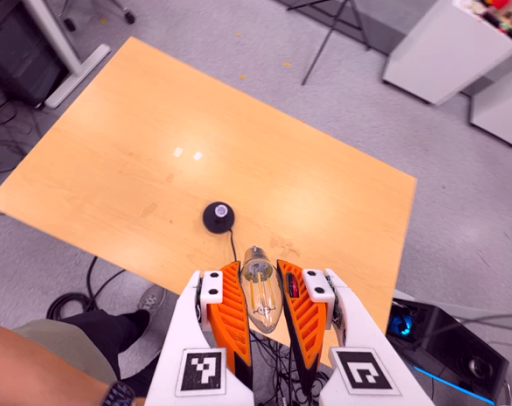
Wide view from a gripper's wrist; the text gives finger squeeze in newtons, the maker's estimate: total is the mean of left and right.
{"total": 21.1, "left": 23.3, "right": 18.8}